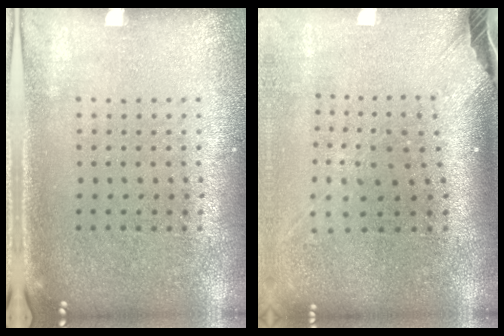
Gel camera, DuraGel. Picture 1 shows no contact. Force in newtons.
{"total": 2.5, "press": 1.8, "slide": 1.7}